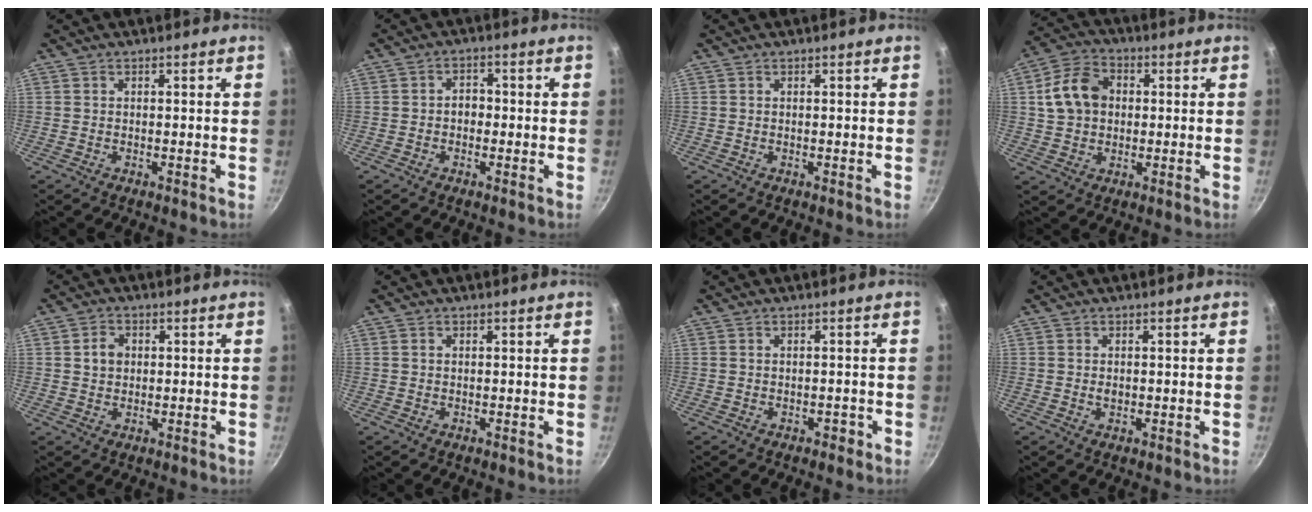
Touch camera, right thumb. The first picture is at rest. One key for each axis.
{"total": 2.9, "fx": -0.6, "fy": 2.2, "fz": 1.7, "tx": -0.006, "ty": 0.012, "tz": -0.013}
{"total": 0.0}
{"total": 10.3, "fx": 1.4, "fy": 7.9, "fz": 6.4, "tx": -0.097, "ty": 0.018, "tz": 0.014}
{"total": 3.5, "fx": 0.5, "fy": 2.9, "fz": 2.0, "tx": -0.020, "ty": 0.007, "tz": 0.008}
{"total": 0.5, "fx": 0.1, "fy": 0.5, "fz": 0.3, "tx": -0.003, "ty": 0.003, "tz": 0.002}
{"total": 1.1, "fx": -0.6, "fy": 0.6, "fz": 0.5, "tx": 0.002, "ty": 0.012, "tz": -0.001}
{"total": 1.2, "fx": 0.0, "fy": 0.8, "fz": 0.9, "tx": -0.013, "ty": -0.001, "tz": 0.000}